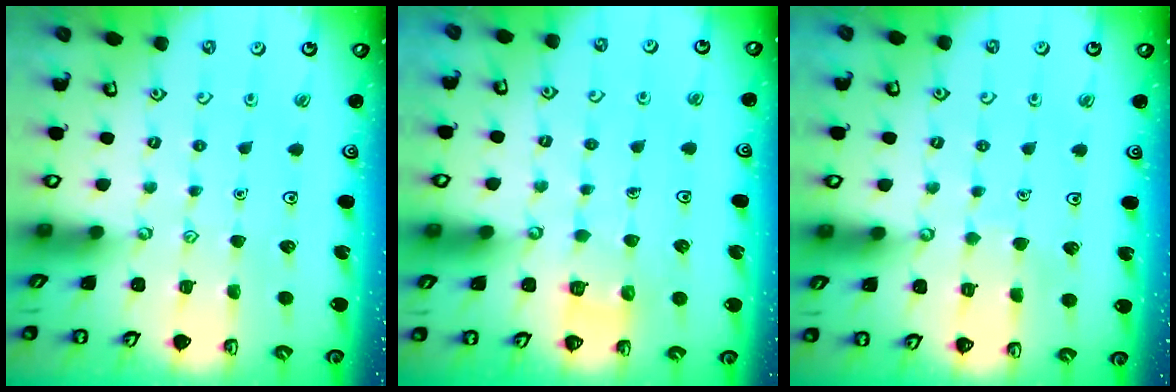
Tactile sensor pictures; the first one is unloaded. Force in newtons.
{"total": 2.6, "press": 2.6, "slide": 0.1}
{"total": 2.4, "press": 2.4, "slide": 0.1}